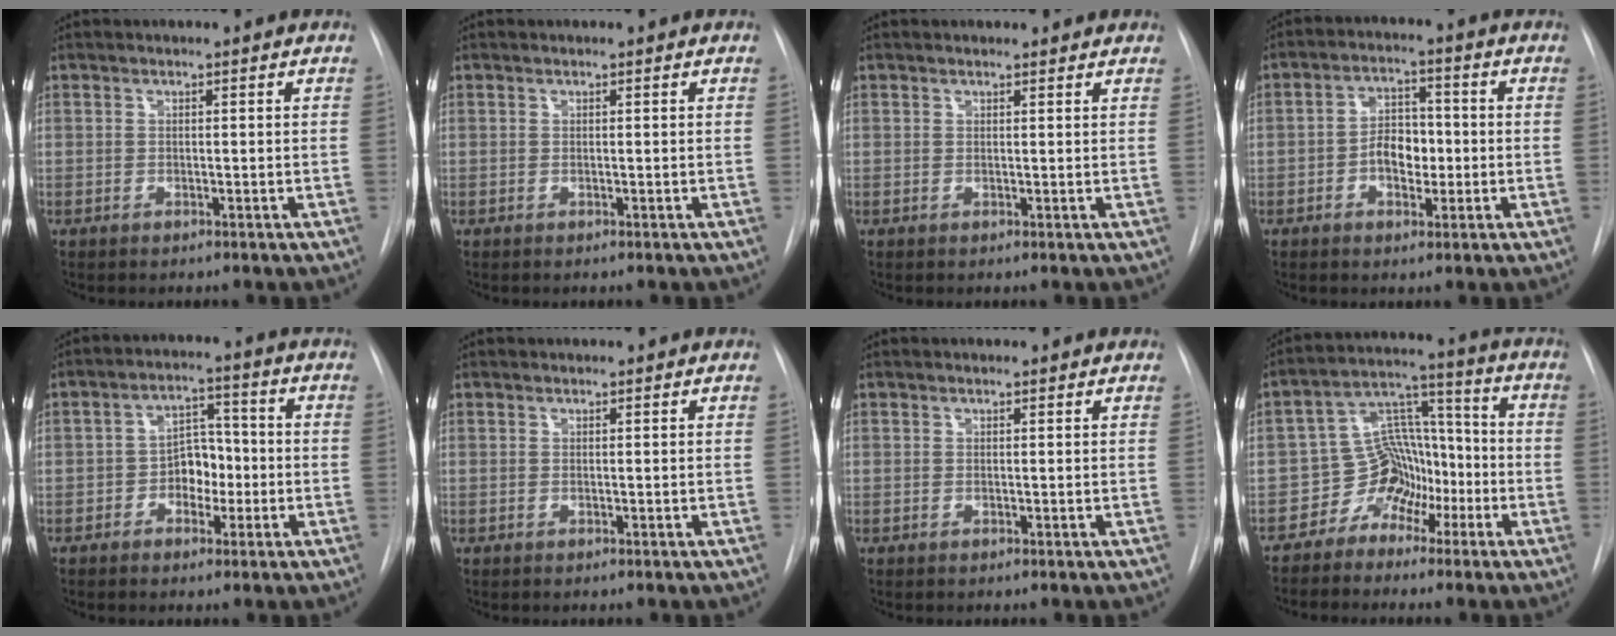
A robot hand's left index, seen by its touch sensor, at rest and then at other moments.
{"total": 0.0}
{"total": 2.3, "force": [2.2, 0.7, 0.4], "torque": [-0.009, 0.010, 0.020]}
{"total": 5.7, "force": [-1.1, 3.6, 4.2], "torque": [-0.073, 0.018, -0.018]}
{"total": 5.6, "force": [-1.5, 3.8, 3.8], "torque": [-0.057, 0.020, -0.027]}
{"total": 0.8, "force": [0.8, 0.2, 0.0], "torque": [-0.005, 0.011, 0.014]}
{"total": 1.7, "force": [1.6, 0.4, 0.3], "torque": [-0.012, 0.010, 0.016]}
{"total": 8.0, "force": [-4.2, 6.5, 2.3], "torque": [-0.034, 0.041, -0.072]}